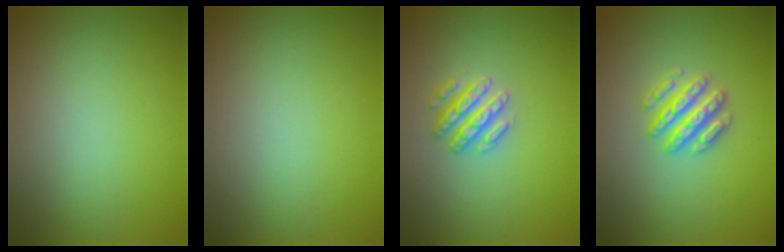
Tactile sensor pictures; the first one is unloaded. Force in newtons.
{"total": 0.0}
{"total": 2.6, "press": 2.6, "slide": 0.3}
{"total": 3.2, "press": 3.1, "slide": 0.6}